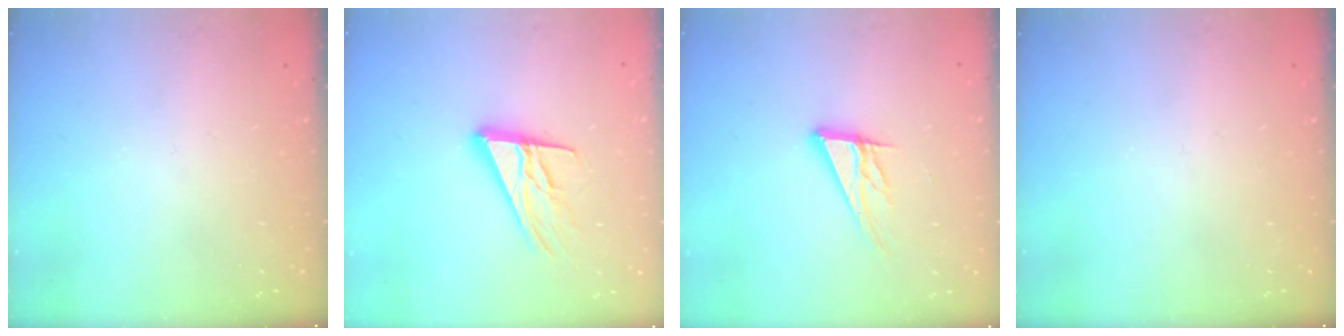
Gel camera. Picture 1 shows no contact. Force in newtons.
{"total": 14.9, "press": 14.6, "slide": 2.9}
{"total": 11.5, "press": 11.4, "slide": 1.9}
{"total": 0.0}